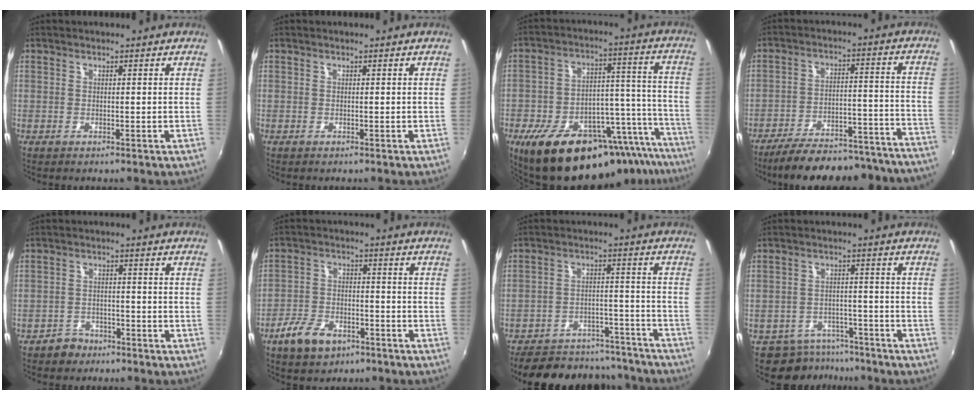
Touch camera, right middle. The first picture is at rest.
{"total": 0.0}
{"total": 27.2, "force": [-21.2, 10.0, 13.7], "torque": [-0.197, 0.021, -0.284]}
{"total": 29.0, "force": [-26.8, 4.9, 10.1], "torque": [-0.158, -0.007, -0.346]}
{"total": 3.9, "force": [-3.0, 2.4, 0.4], "torque": [-0.019, 0.008, -0.049]}
{"total": 8.4, "force": [-5.4, 4.6, 4.5], "torque": [-0.111, 0.000, -0.094]}
{"total": 22.9, "force": [-19.8, 8.4, 7.9], "torque": [-0.166, 0.032, -0.251]}
{"total": 7.5, "force": [-6.4, 3.9, 0.7], "torque": [-0.018, 0.012, -0.089]}